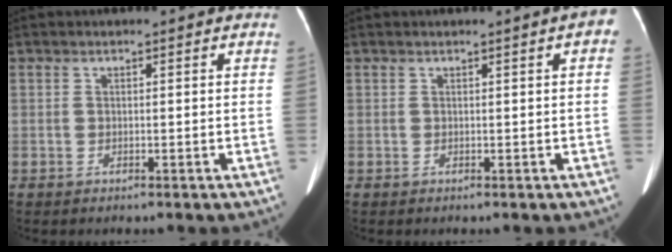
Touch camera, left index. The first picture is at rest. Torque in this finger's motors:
{"motor_torque": [0.54, -0.65, 0.31, 0.04]}